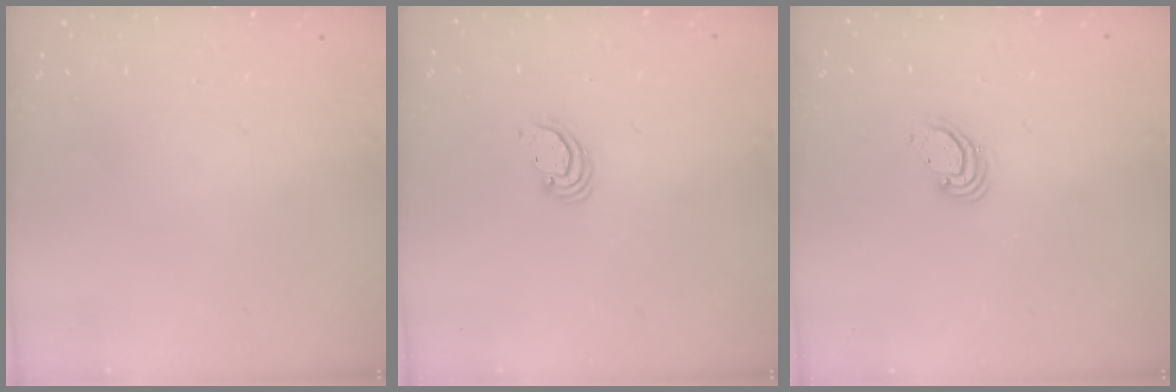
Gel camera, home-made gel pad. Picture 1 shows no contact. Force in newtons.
{"total": 2.2, "press": 2.2, "slide": 0.1}
{"total": 3.8, "press": 3.8, "slide": 0.1}